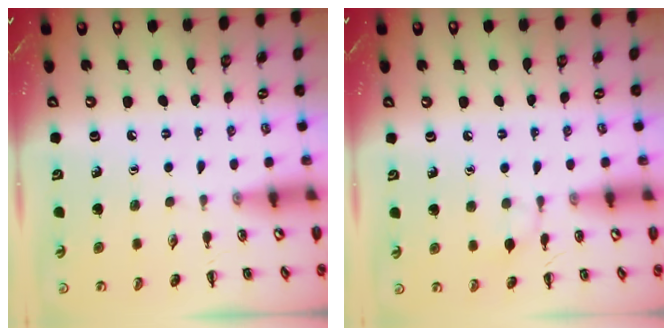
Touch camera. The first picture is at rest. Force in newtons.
{"total": 5.3, "press": 5.1, "slide": 1.6}